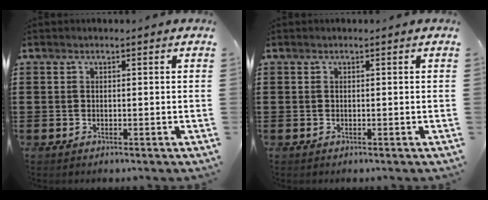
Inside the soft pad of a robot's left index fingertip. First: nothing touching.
{"total": 0.0}